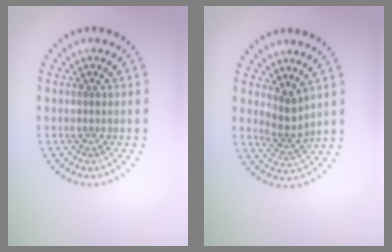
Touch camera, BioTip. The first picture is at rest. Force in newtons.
{"total": 2.3, "press": 1.6, "slide": 1.7}